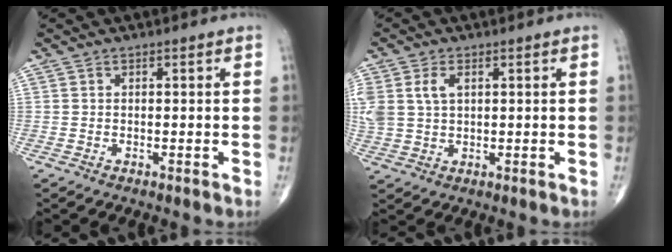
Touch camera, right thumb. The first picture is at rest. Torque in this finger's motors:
{"motor_torque": [0.07, 0.09, 0.68, 0.48, 0.21]}